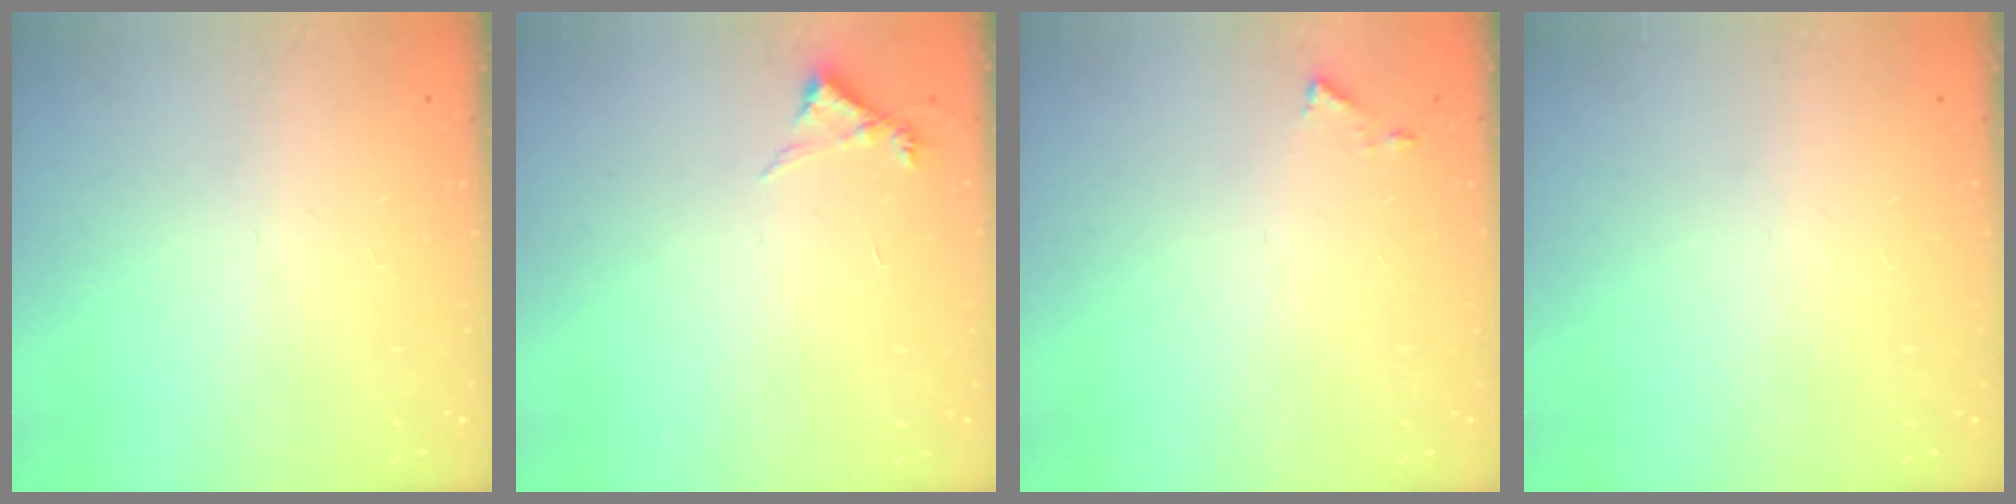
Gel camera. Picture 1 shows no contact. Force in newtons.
{"total": 5.0, "press": 5.0, "slide": 0.5}
{"total": 5.3, "press": 5.2, "slide": 0.5}
{"total": 0.0}